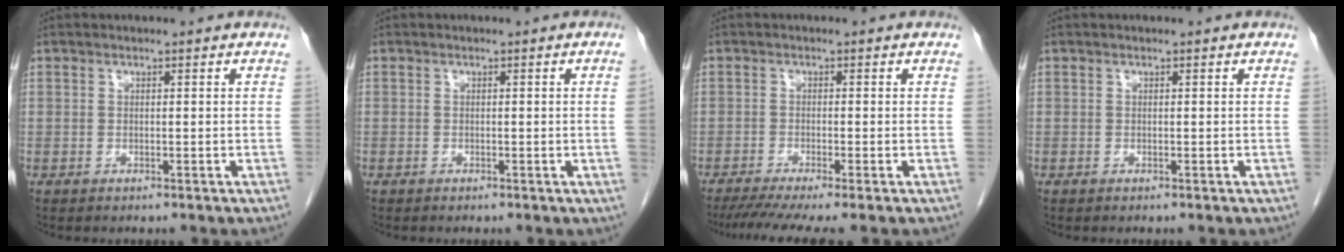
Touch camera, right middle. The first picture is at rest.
{"total": 1.1, "force": [-0.1, -0.6, 1.0], "torque": [-0.003, 0.000, -0.003]}
{"total": 7.3, "force": [-5.8, -0.2, 4.5], "torque": [-0.065, -0.017, -0.094]}
{"total": 0.0}